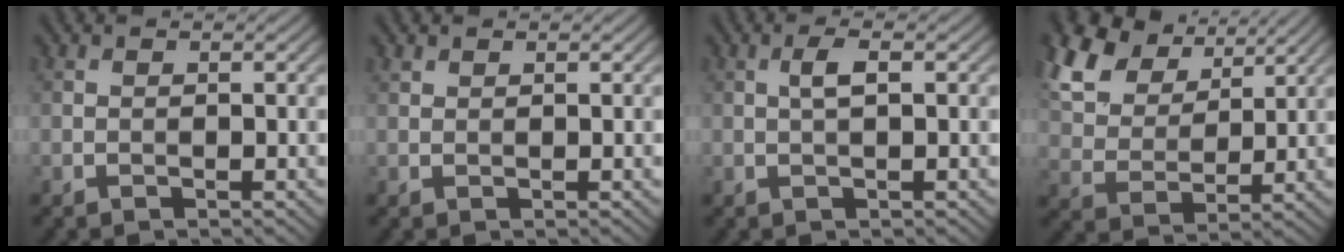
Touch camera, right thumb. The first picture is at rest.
{"total": 0.7, "force": [0.6, 0.4, 0.2], "torque": [-0.005, 0.000, 0.013]}
{"total": 2.0, "force": [0.3, 0.4, 2.0], "torque": [-0.041, 0.007, 0.004]}
{"total": 12.4, "force": [7.4, 7.1, 6.9], "torque": [-0.196, 0.029, 0.132]}